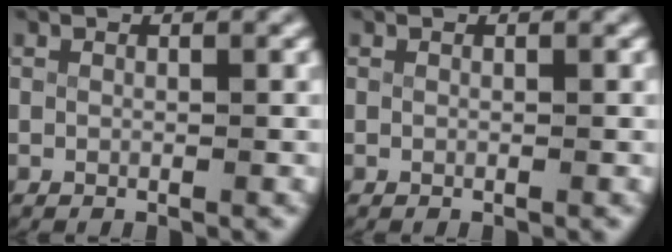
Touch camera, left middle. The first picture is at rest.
{"total": 0.0}